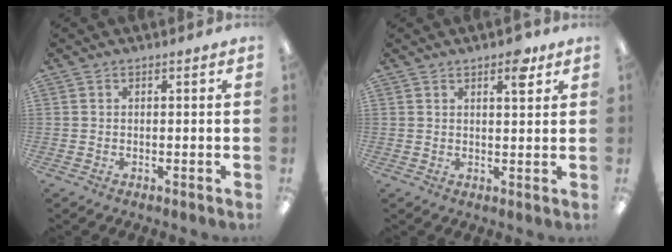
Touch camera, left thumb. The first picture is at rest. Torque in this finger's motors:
{"motor_torque": [0.14, 0.07, -0.35, 0.19, 0.04]}